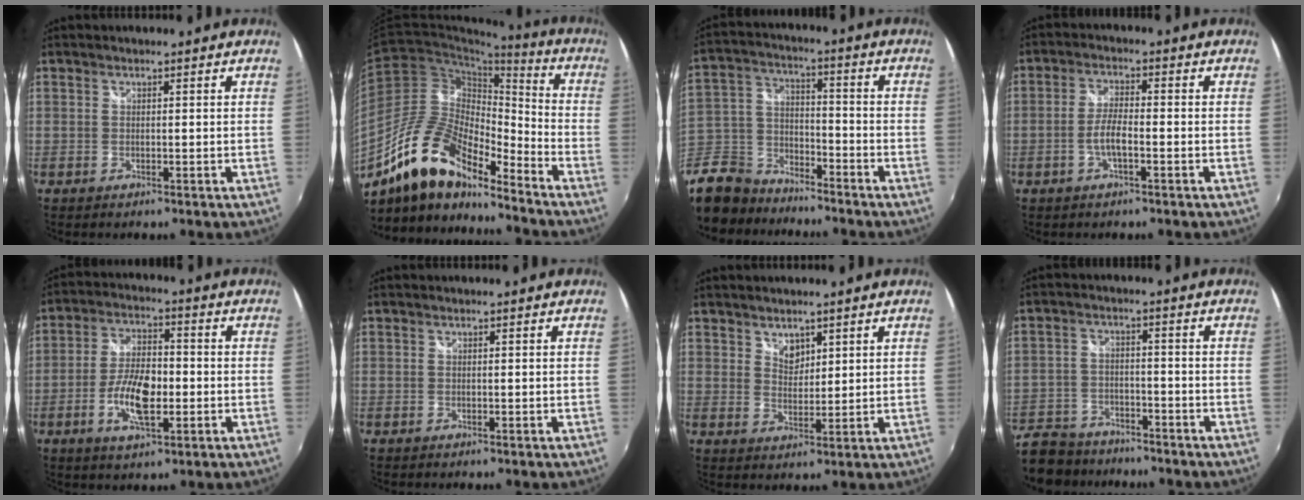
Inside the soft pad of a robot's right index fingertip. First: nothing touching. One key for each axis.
{"total": 17.5, "fx": -13.3, "fy": 6.1, "fz": 9.6, "tx": -0.181, "ty": 0.001, "tz": -0.254}
{"total": 15.9, "fx": -12.1, "fy": 8.8, "fz": 5.5, "tx": -0.160, "ty": 0.015, "tz": -0.217}
{"total": 4.2, "fx": -1.6, "fy": 1.0, "fz": 3.7, "tx": -0.081, "ty": 0.002, "tz": -0.031}
{"total": 10.0, "fx": -2.7, "fy": 4.4, "fz": 8.6, "tx": -0.173, "ty": 0.002, "tz": -0.049}
{"total": 0.0}
{"total": 3.3, "fx": 2.3, "fy": 2.1, "fz": 1.2, "tx": -0.012, "ty": 0.000, "tz": 0.042}
{"total": 14.0, "fx": -10.5, "fy": 7.7, "fz": 5.0, "tx": -0.148, "ty": -0.009, "tz": -0.174}